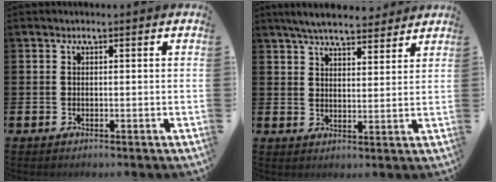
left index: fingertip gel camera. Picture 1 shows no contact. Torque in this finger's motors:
{"motor_torque": [1.01, -1.13, 0.70, 0.21]}